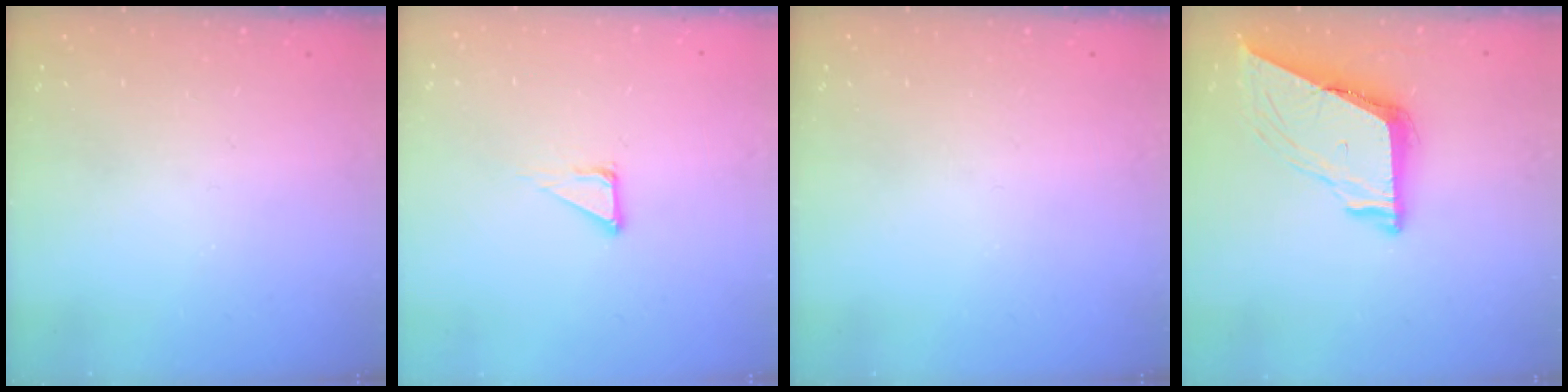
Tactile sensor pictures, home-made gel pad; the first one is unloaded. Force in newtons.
{"total": 4.4, "press": 4.4, "slide": 0.1}
{"total": 0.0}
{"total": 8.4, "press": 8.4, "slide": 0.6}